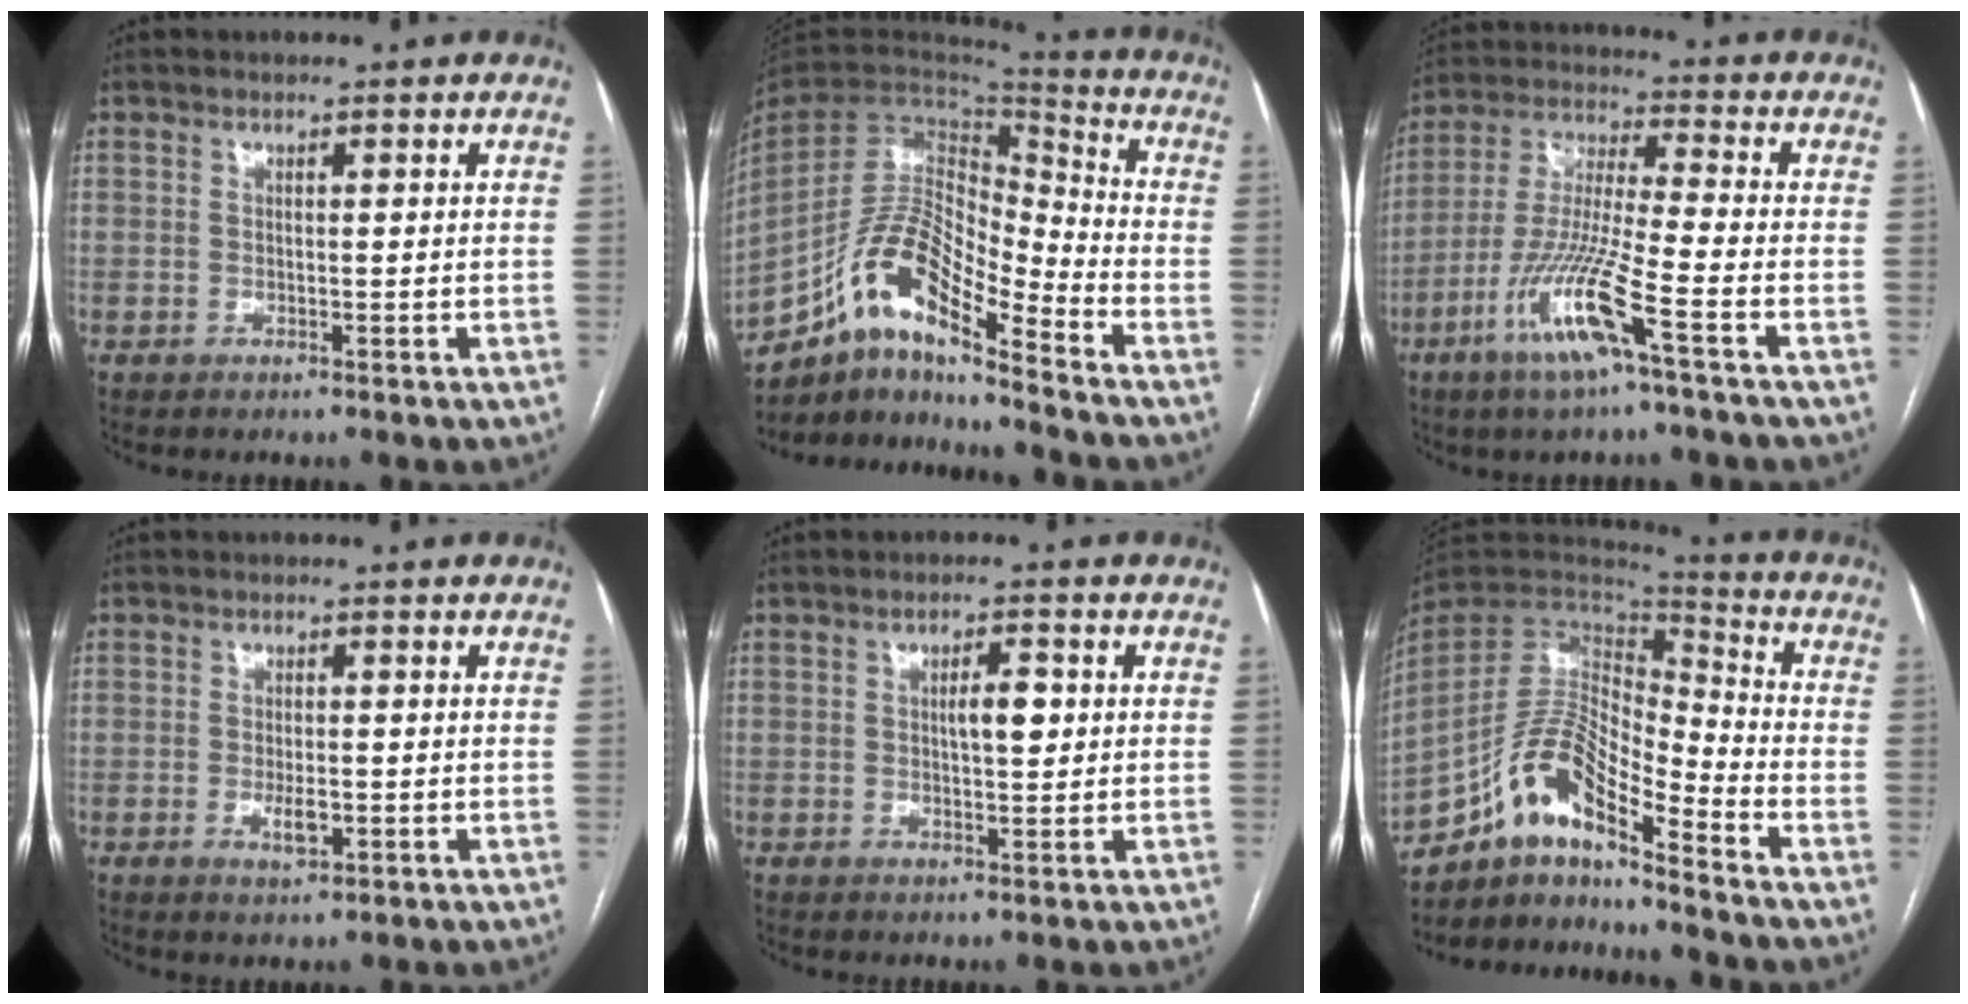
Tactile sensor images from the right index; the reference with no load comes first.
{"total": 14.8, "force": [-10.0, 3.4, 10.3], "torque": [-0.199, 0.023, -0.180]}
{"total": 12.8, "force": [-6.2, -0.1, 11.2], "torque": [-0.233, -0.013, -0.122]}
{"total": 2.8, "force": [-0.8, 1.0, 2.5], "torque": [-0.045, -0.001, -0.008]}
{"total": 3.5, "force": [0.6, 1.0, 3.3], "torque": [-0.054, 0.005, 0.009]}
{"total": 13.8, "force": [-9.4, 3.6, 9.5], "torque": [-0.186, 0.026, -0.170]}